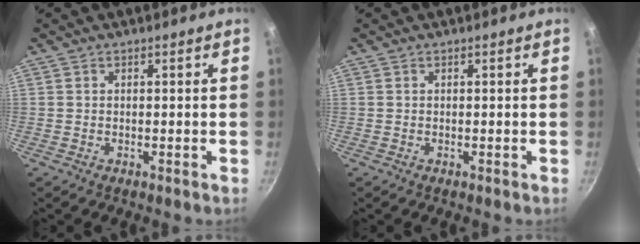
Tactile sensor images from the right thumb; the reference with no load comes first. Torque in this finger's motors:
{"motor_torque": [-0.07, 0.07, -0.25, 0.25, 0.02]}